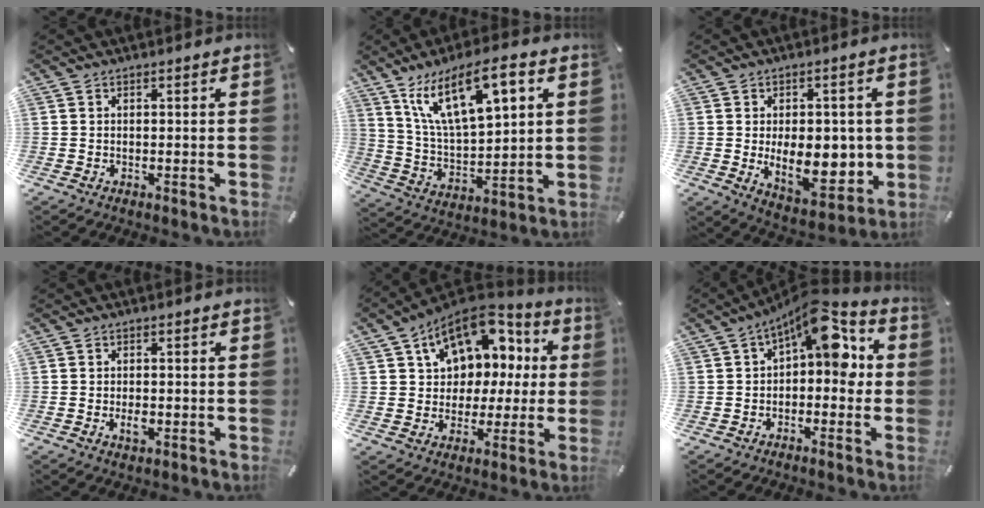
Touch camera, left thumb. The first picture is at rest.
{"total": 15.8, "force": [9.4, 6.3, 11.0], "torque": [-0.216, -0.022, 0.163]}
{"total": 14.3, "force": [-1.1, 8.6, 11.4], "torque": [-0.158, -0.012, -0.013]}
{"total": 2.7, "force": [-0.6, 1.5, 2.2], "torque": [-0.047, -0.001, -0.011]}
{"total": 14.1, "force": [6.6, 10.5, 6.8], "torque": [-0.111, -0.045, 0.122]}
{"total": 12.2, "force": [5.0, 5.8, 9.5], "torque": [-0.138, -0.025, 0.081]}